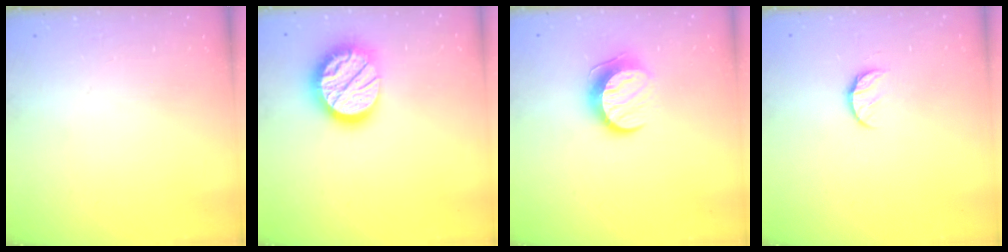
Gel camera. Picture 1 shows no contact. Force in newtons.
{"total": 18.1, "press": 18.0, "slide": 1.4}
{"total": 9.6, "press": 9.6, "slide": 0.1}
{"total": 6.4, "press": 6.4, "slide": 0.6}